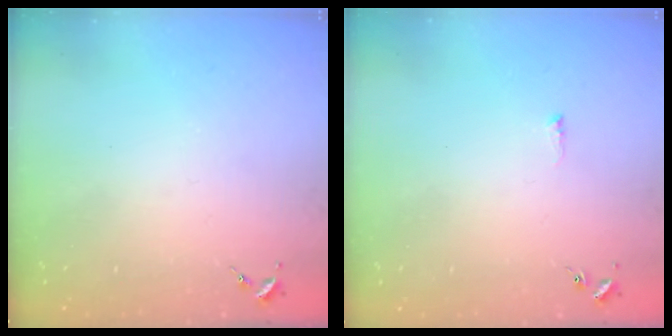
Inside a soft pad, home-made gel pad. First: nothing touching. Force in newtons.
{"total": 3.5, "press": 3.4, "slide": 0.5}